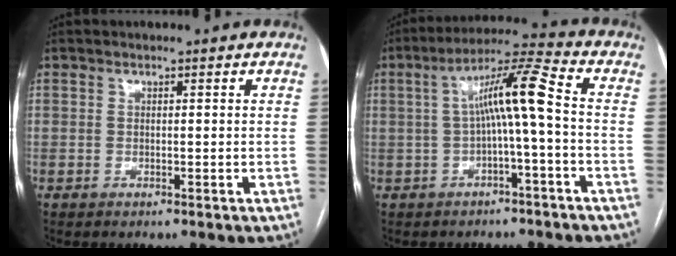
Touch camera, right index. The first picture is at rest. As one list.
[{"total": 8.7, "force": [-0.3, -0.1, 8.7], "torque": [-0.148, 0.033, -0.007]}]